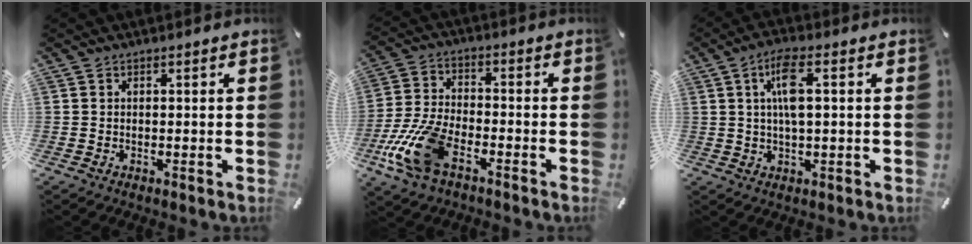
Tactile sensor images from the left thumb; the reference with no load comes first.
{"total": 13.6, "force": [-6.4, 6.5, 10.1], "torque": [-0.226, 0.011, -0.115]}
{"total": 7.1, "force": [1.5, 2.1, 6.6], "torque": [-0.131, 0.008, 0.025]}